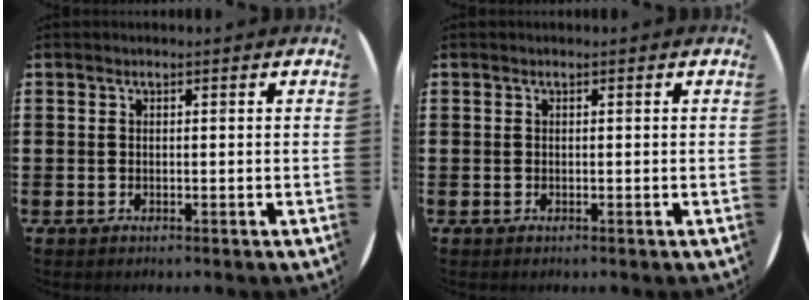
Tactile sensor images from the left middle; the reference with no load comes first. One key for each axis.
{"total": 0.0}